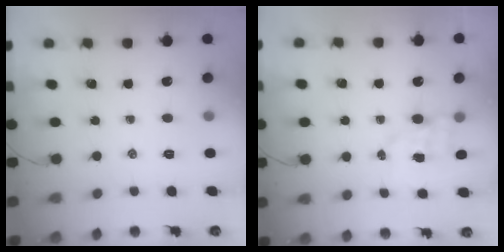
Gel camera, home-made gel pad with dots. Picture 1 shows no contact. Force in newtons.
{"total": 3.9, "press": 3.8, "slide": 0.6}